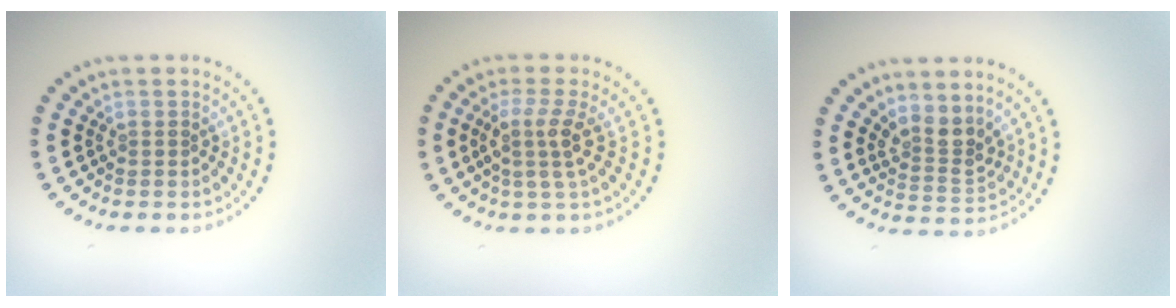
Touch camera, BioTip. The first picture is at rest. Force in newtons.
{"total": 2.8, "press": 2.2, "slide": 1.8}
{"total": 2.7, "press": 2.2, "slide": 1.6}